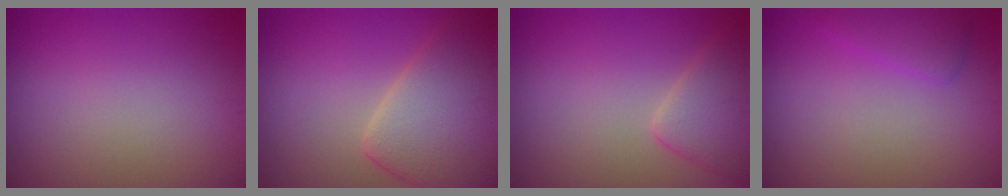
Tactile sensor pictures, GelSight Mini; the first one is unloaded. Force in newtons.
{"total": 7.4, "press": 7.4, "slide": 0.4}
{"total": 3.5, "press": 3.4, "slide": 0.4}
{"total": 2.2, "press": 2.1, "slide": 0.2}